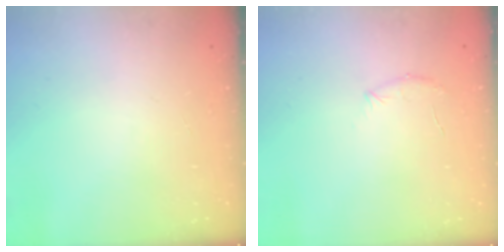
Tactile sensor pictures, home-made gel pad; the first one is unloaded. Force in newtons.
{"total": 6.2, "press": 6.0, "slide": 1.5}